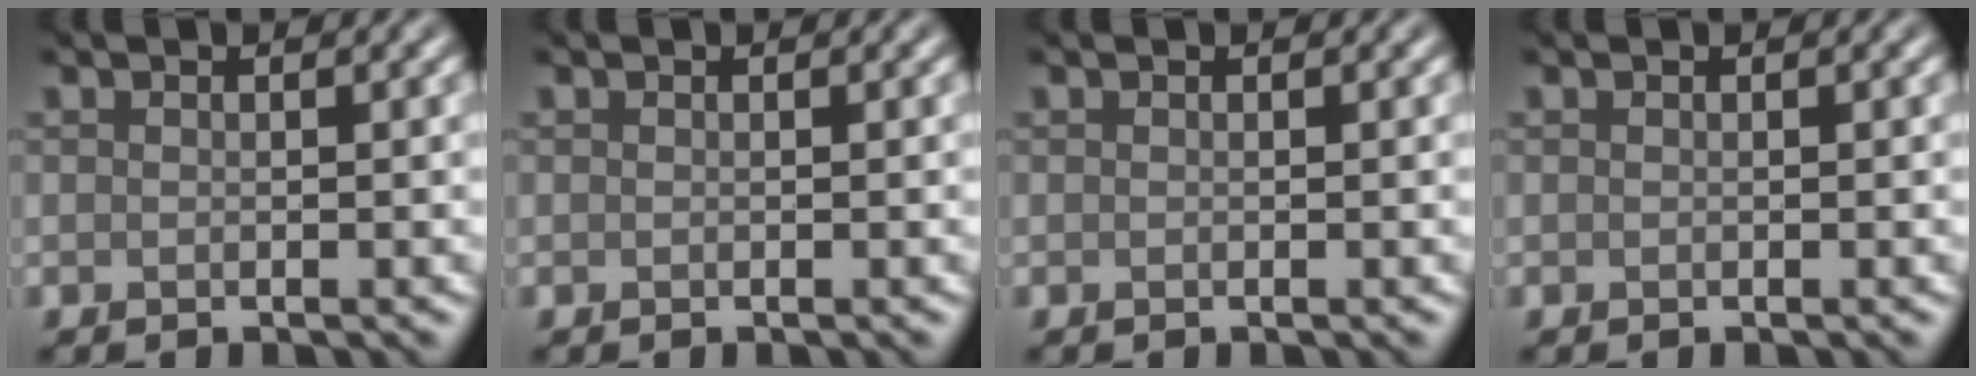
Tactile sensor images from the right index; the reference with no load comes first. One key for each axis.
{"total": 0.0}
{"total": 0.0}
{"total": 0.0}